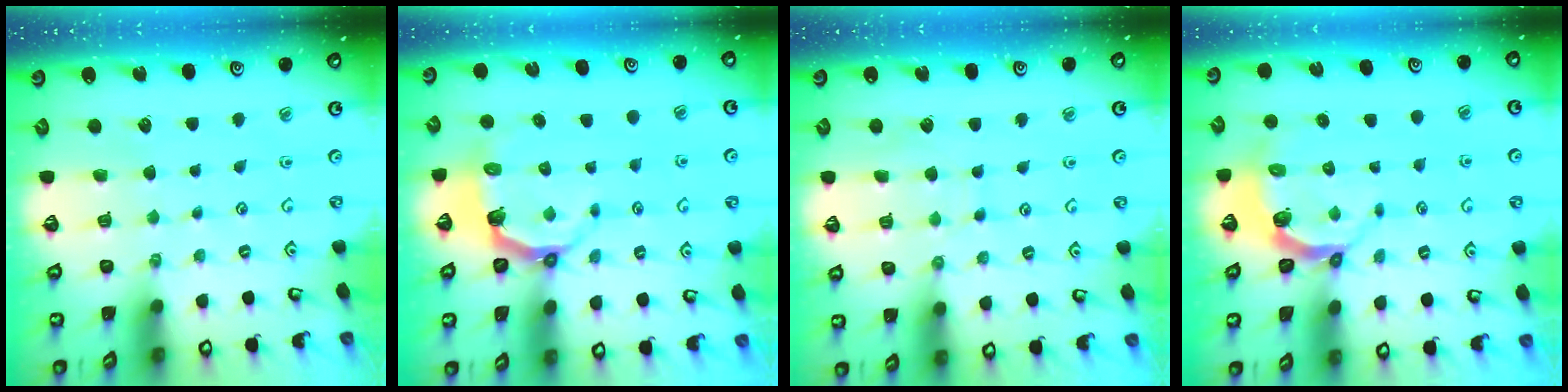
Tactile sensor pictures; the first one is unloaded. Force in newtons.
{"total": 4.3, "press": 2.8, "slide": 3.3}
{"total": 5.4, "press": 5.4, "slide": 0.6}
{"total": 4.5, "press": 3.5, "slide": 3.0}